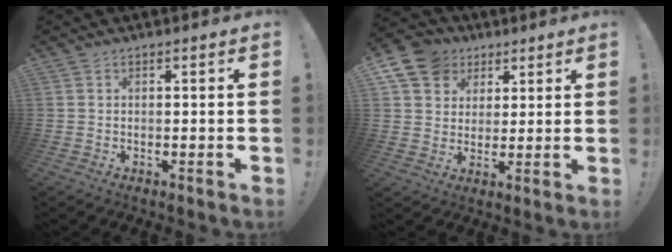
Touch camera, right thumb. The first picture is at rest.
{"total": 11.5, "force": [5.4, 9.4, 3.9], "torque": [-0.065, -0.026, 0.111]}